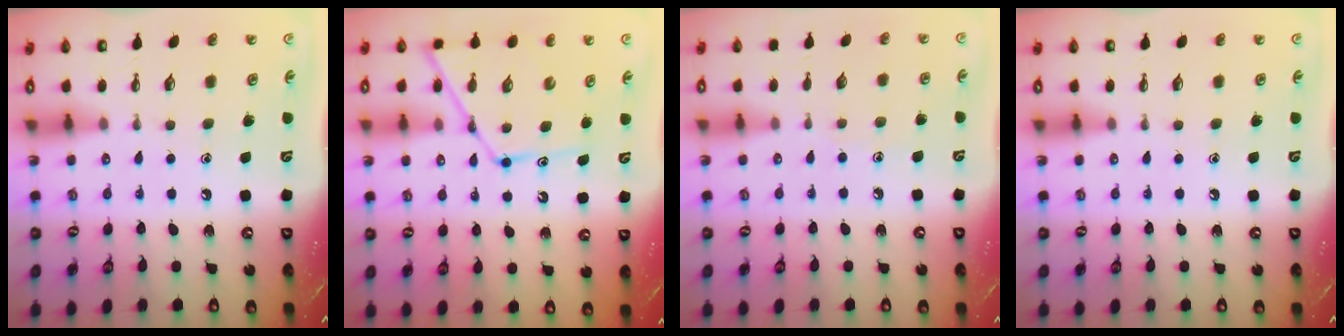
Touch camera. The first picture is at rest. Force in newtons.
{"total": 12.2, "press": 12.1, "slide": 0.9}
{"total": 3.3, "press": 3.3, "slide": 0.4}
{"total": 0.0}